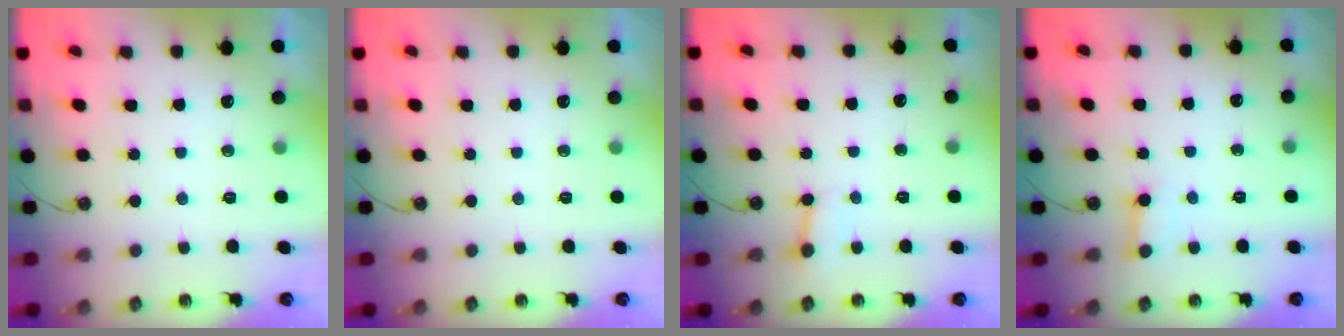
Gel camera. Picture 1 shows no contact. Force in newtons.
{"total": 0.0}
{"total": 2.5, "press": 2.5, "slide": 0.2}
{"total": 4.2, "press": 4.2, "slide": 0.3}